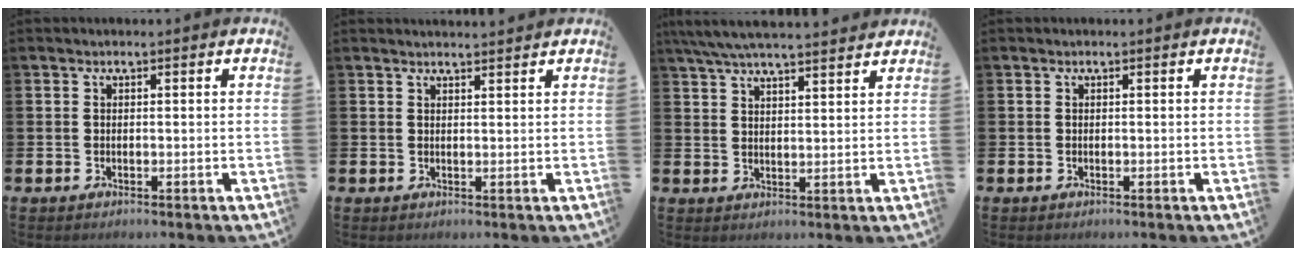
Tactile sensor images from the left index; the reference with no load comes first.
{"total": 1.6, "force": [1.6, 0.0, 0.1], "torque": [0.009, -0.010, 0.026]}
{"total": 6.0, "force": [5.6, 0.3, 1.9], "torque": [-0.058, -0.019, 0.104]}
{"total": 0.0}